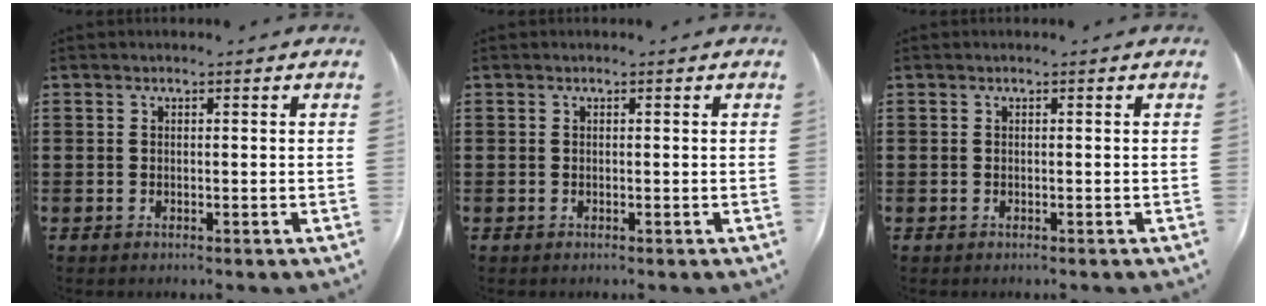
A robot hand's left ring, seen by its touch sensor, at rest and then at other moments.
{"total": 0.0}
{"total": 0.0}